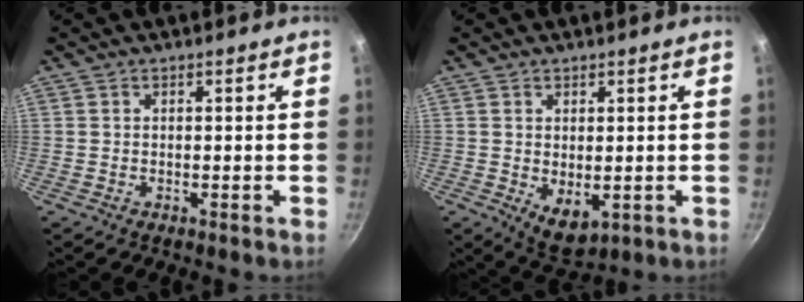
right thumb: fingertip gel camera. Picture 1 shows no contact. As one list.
[{"total": 5.4, "force": [-0.2, 3.2, 4.4], "torque": [-0.055, -0.016, 0.010]}]